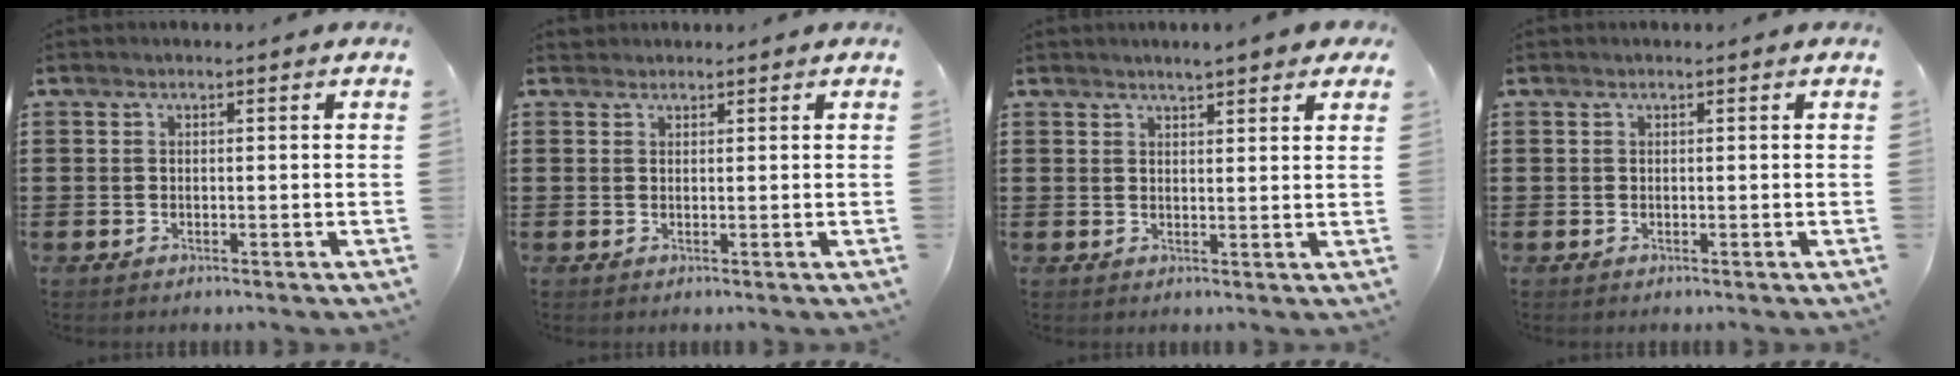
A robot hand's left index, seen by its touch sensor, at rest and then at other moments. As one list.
[{"total": 1.0, "force": [0.9, 0.4, 0.0], "torque": [-0.002, 0.001, 0.019]}, {"total": 2.6, "force": [2.3, 0.1, 1.2], "torque": [-0.029, 0.002, 0.043]}, {"total": 0.0}]